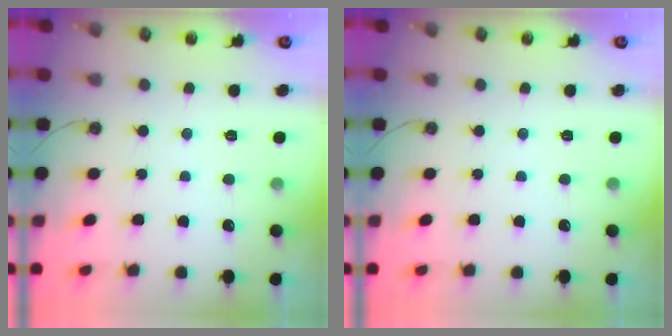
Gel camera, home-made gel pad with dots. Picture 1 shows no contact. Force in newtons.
{"total": 0.0}